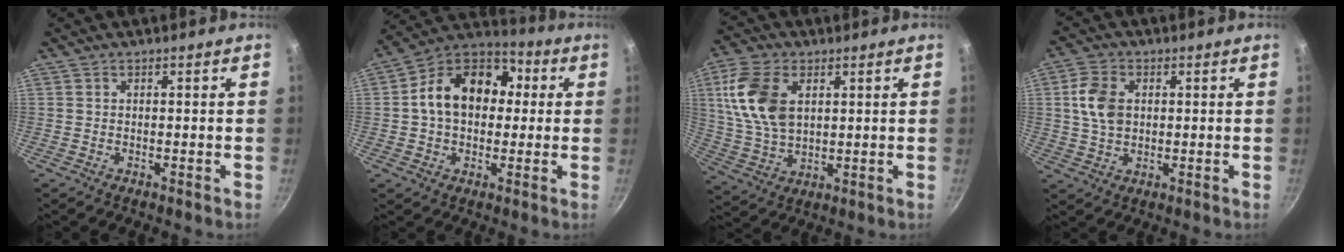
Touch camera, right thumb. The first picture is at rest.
{"total": 16.7, "force": [1.7, 12.3, 11.1], "torque": [-0.151, 0.038, 0.006]}
{"total": 13.5, "force": [3.7, 8.3, 10.0], "torque": [-0.186, -0.008, 0.077]}
{"total": 7.5, "force": [1.2, 5.2, 5.2], "torque": [-0.090, 0.005, 0.022]}